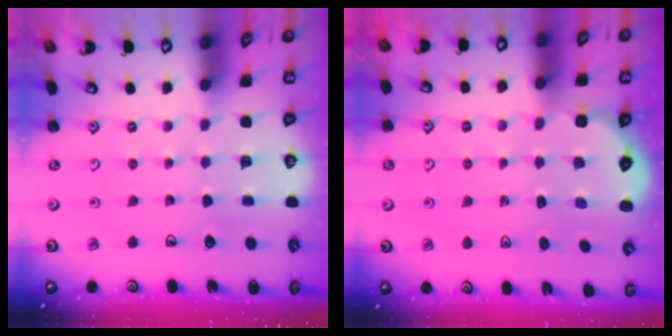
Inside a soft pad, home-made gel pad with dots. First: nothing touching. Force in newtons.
{"total": 2.2, "press": 2.2, "slide": 0.3}